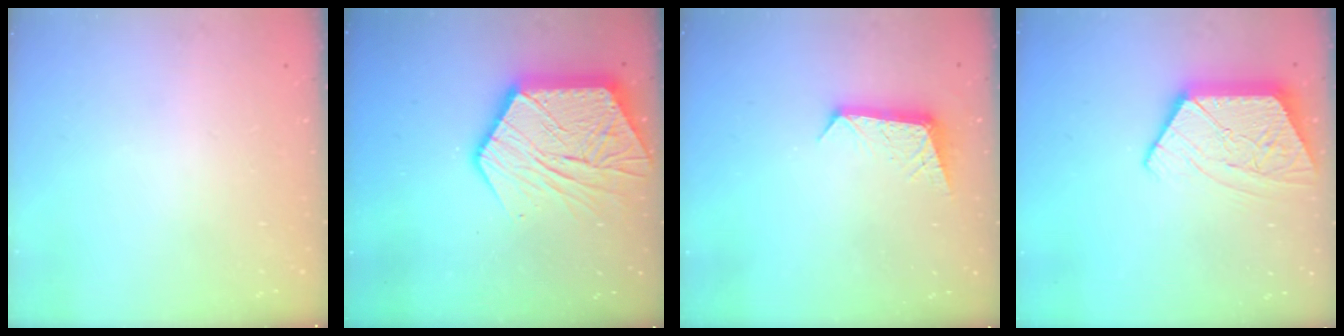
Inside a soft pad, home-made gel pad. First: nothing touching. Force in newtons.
{"total": 21.3, "press": 21.2, "slide": 1.8}
{"total": 8.2, "press": 8.2, "slide": 0.9}
{"total": 12.5, "press": 12.5, "slide": 0.7}